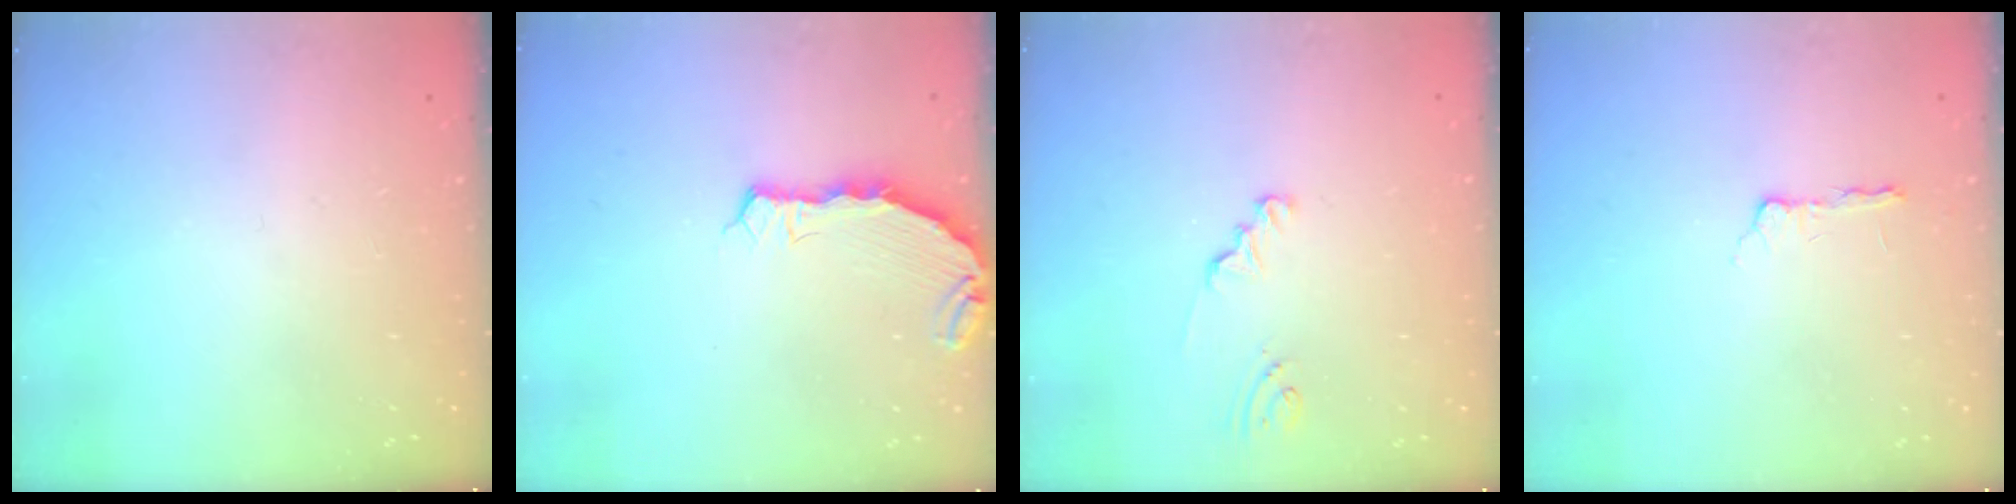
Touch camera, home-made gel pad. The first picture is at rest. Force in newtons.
{"total": 6.8, "press": 5.8, "slide": 3.7}
{"total": 1.3, "press": 1.3, "slide": 0.1}
{"total": 2.2, "press": 2.1, "slide": 0.4}